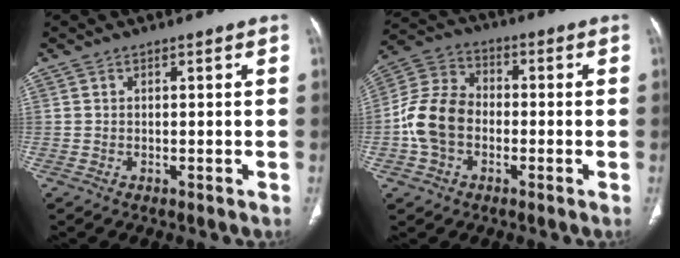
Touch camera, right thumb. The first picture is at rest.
{"total": 11.2, "force": [-2.2, 8.4, 7.1], "torque": [-0.136, 0.035, -0.051]}